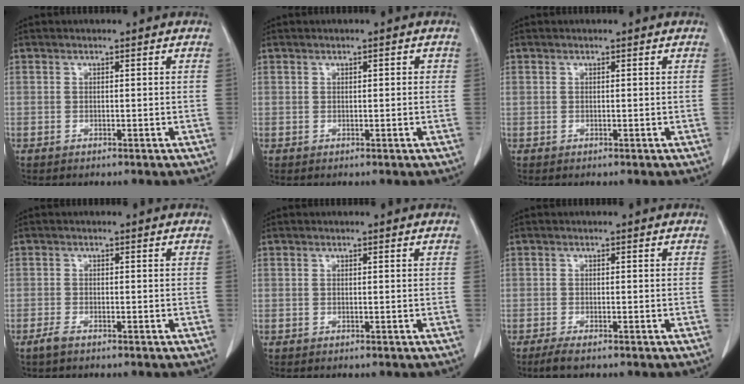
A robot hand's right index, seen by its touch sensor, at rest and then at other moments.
{"total": 0.9, "force": [0.2, 0.4, 0.8], "torque": [-0.011, 0.002, 0.003]}
{"total": 0.0}
{"total": 1.7, "force": [-1.3, 0.4, 1.1], "torque": [-0.029, -0.003, -0.026]}
{"total": 0.0}
{"total": 2.4, "force": [-1.8, 0.3, 1.6], "torque": [-0.037, -0.006, -0.034]}